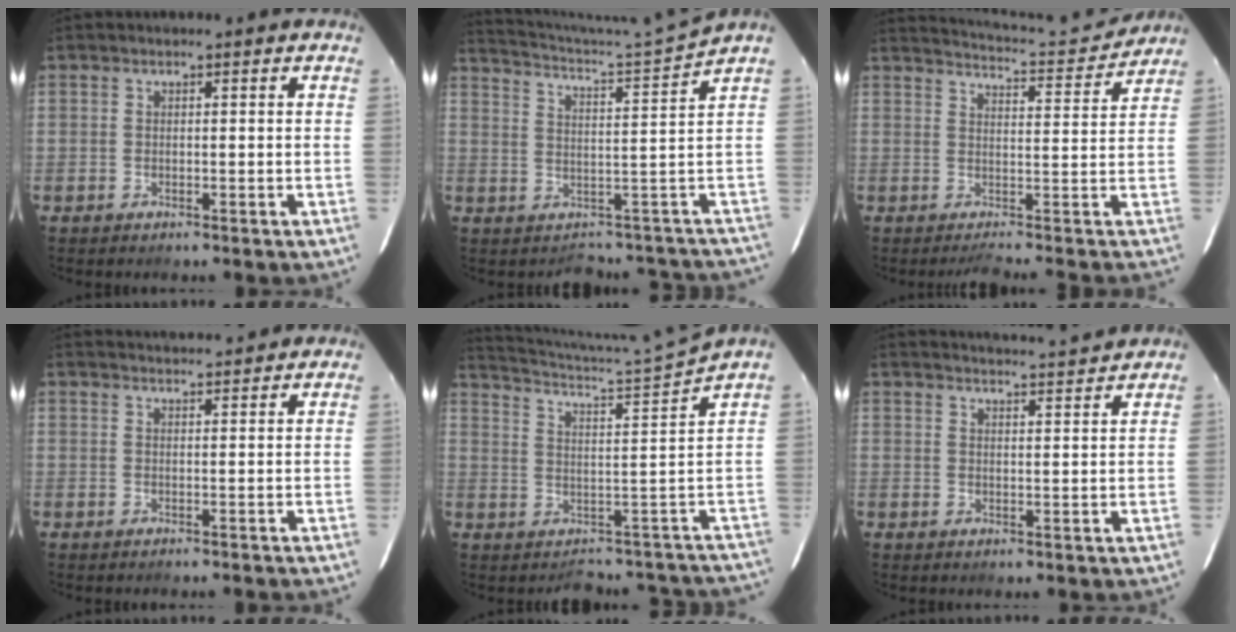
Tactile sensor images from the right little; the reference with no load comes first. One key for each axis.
{"total": 6.4, "fx": 3.1, "fy": -2.4, "fz": 5.1, "tx": -0.098, "ty": -0.009, "tz": 0.069}
{"total": 10.4, "fx": 9.7, "fy": -1.5, "fz": 3.5, "tx": -0.083, "ty": 0.007, "tz": 0.125}
{"total": 6.8, "fx": 6.2, "fy": 0.8, "fz": 2.7, "tx": -0.045, "ty": 0.038, "tz": 0.071}
{"total": 7.2, "fx": 3.5, "fy": -2.8, "fz": 5.5, "tx": -0.097, "ty": -0.014, "tz": 0.076}
{"total": 10.1, "fx": 9.9, "fy": -0.6, "fz": 2.3, "tx": -0.036, "ty": 0.005, "tz": 0.126}